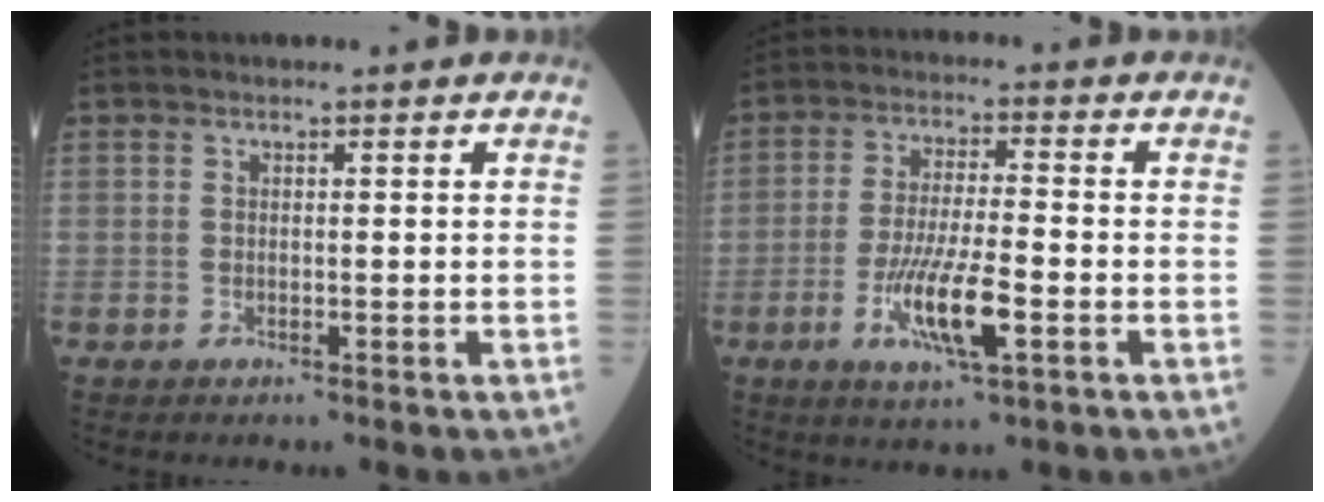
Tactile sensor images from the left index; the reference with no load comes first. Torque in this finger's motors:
{"motor_torque": [1.21, 0.24, 0.56, 0.17]}